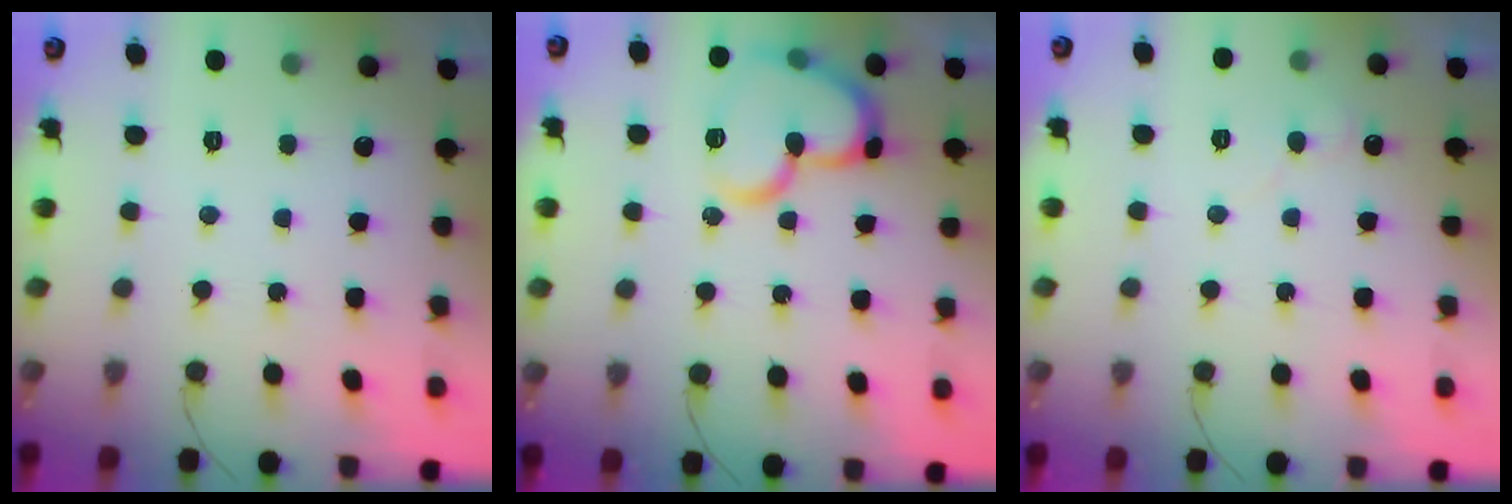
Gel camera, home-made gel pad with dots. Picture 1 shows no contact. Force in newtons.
{"total": 16.0, "press": 15.9, "slide": 1.3}
{"total": 4.5, "press": 4.5, "slide": 0.5}